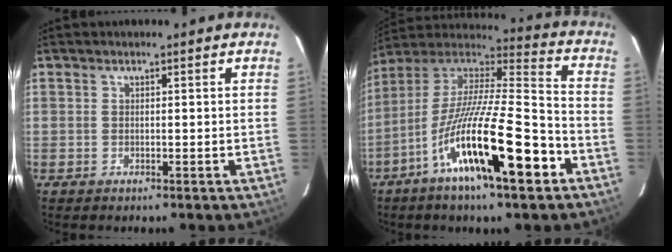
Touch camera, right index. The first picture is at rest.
{"total": 23.0, "force": [-11.0, 4.3, 19.7], "torque": [-0.337, -0.039, -0.198]}